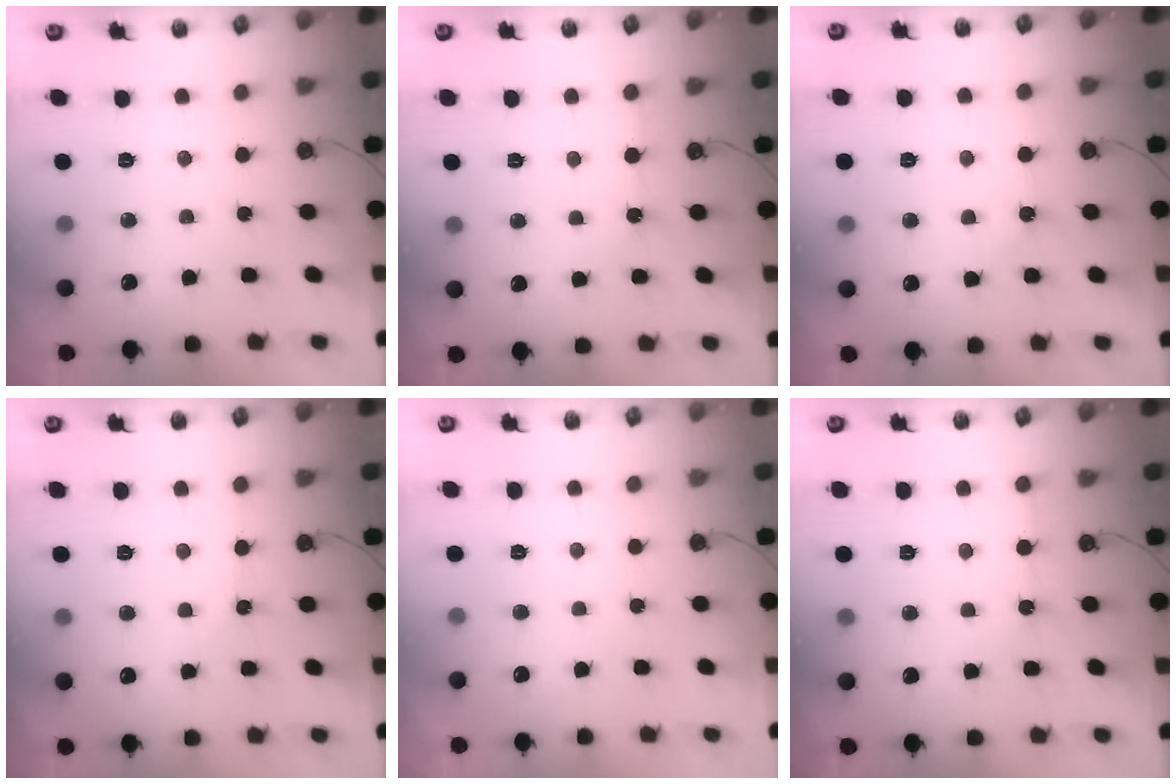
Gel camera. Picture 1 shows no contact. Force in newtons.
{"total": 3.8, "press": 3.8, "slide": 0.7}
{"total": 3.4, "press": 3.4, "slide": 0.7}
{"total": 2.4, "press": 2.4, "slide": 0.4}
{"total": 0.0}
{"total": 3.8, "press": 3.8, "slide": 0.7}